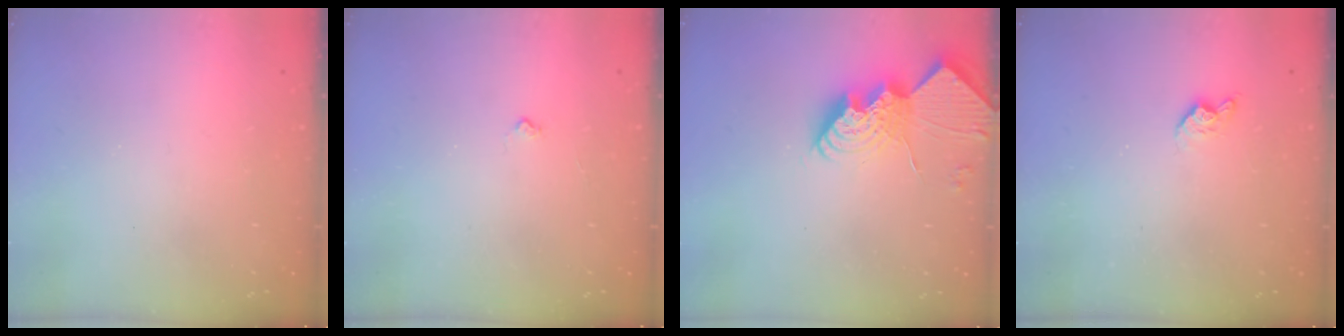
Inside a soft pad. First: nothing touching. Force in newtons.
{"total": 3.2, "press": 3.1, "slide": 0.4}
{"total": 11.8, "press": 11.8, "slide": 1.0}
{"total": 4.9, "press": 4.9, "slide": 0.6}